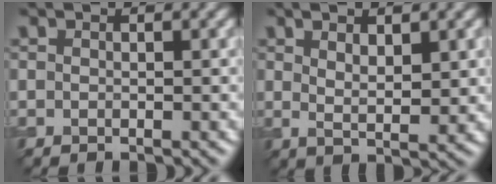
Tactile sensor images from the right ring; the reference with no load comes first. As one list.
[{"total": 3.9, "force": [1.9, 1.1, 3.3], "torque": [-0.060, -0.008, 0.035]}]